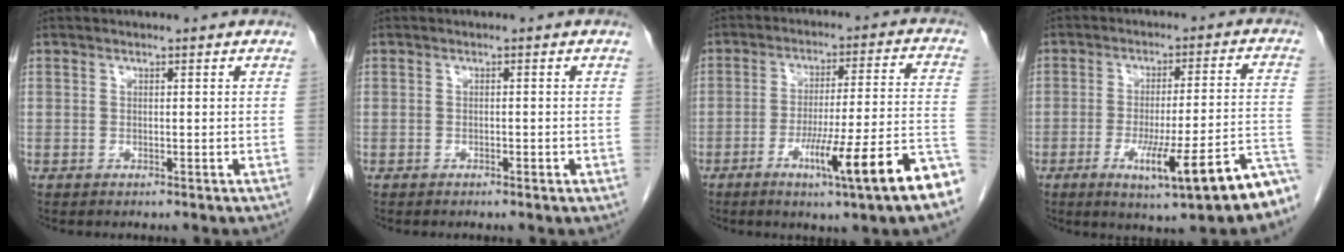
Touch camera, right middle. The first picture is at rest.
{"total": 0.8, "force": [-0.4, 0.2, 0.6], "torque": [-0.014, 0.000, -0.005]}
{"total": 15.5, "force": [-8.0, -0.8, 13.2], "torque": [-0.178, -0.010, -0.117]}
{"total": 14.2, "force": [-8.0, 1.2, 11.7], "torque": [-0.133, 0.010, -0.107]}